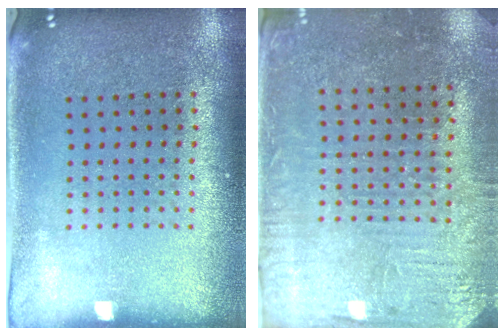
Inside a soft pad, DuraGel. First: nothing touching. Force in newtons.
{"total": 3.1, "press": 3.0, "slide": 0.7}